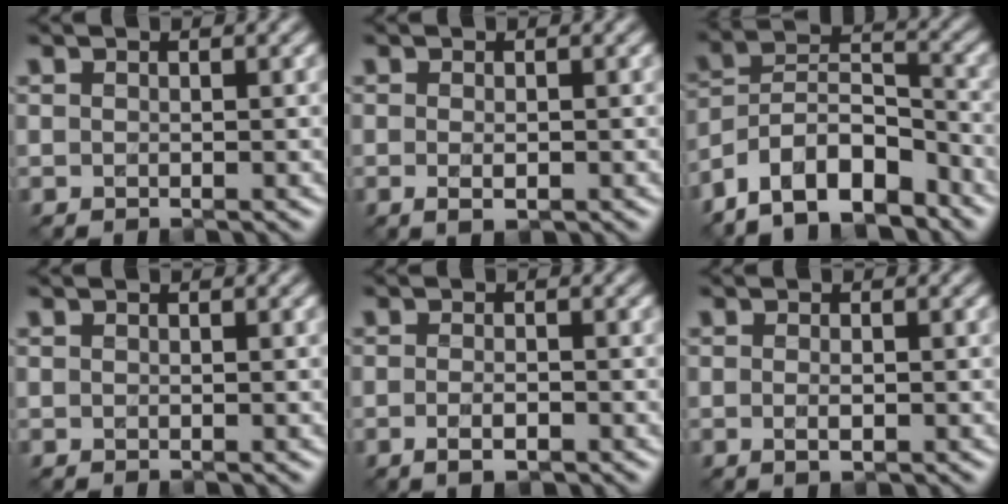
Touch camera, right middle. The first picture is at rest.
{"total": 1.4, "force": [-0.4, 0.5, 1.3], "torque": [-0.026, -0.007, -0.006]}
{"total": 10.3, "force": [-7.6, 4.4, 5.4], "torque": [-0.092, 0.012, -0.142]}
{"total": 0.0}
{"total": 1.9, "force": [-0.8, 0.6, 1.5], "torque": [-0.029, -0.004, -0.016]}
{"total": 1.3, "force": [-0.3, 0.4, 1.2], "torque": [-0.023, -0.005, -0.006]}